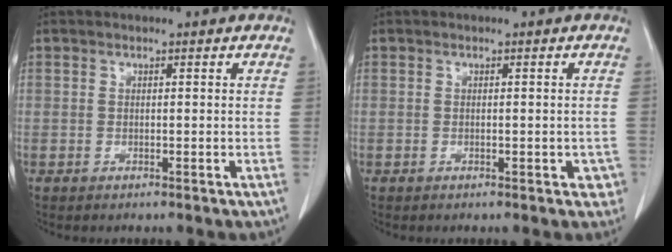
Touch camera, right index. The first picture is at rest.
{"total": 2.6, "force": [-1.0, 1.5, 1.9], "torque": [-0.009, 0.007, -0.008]}